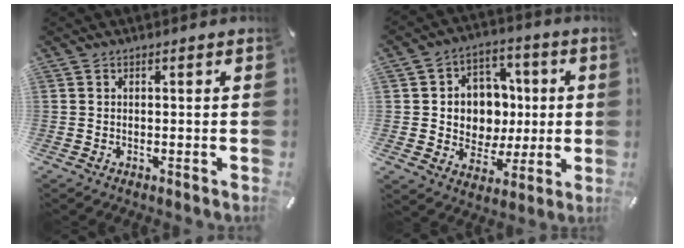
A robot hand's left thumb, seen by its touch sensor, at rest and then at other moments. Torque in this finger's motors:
{"motor_torque": [1.47, 1.44, 0.50, 0.41, 0.08]}